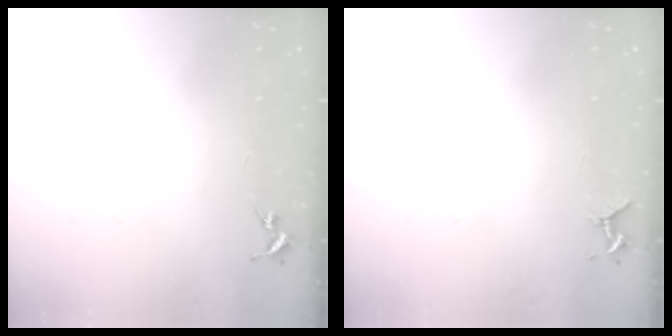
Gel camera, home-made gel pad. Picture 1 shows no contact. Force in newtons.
{"total": 4.2, "press": 4.2, "slide": 0.4}